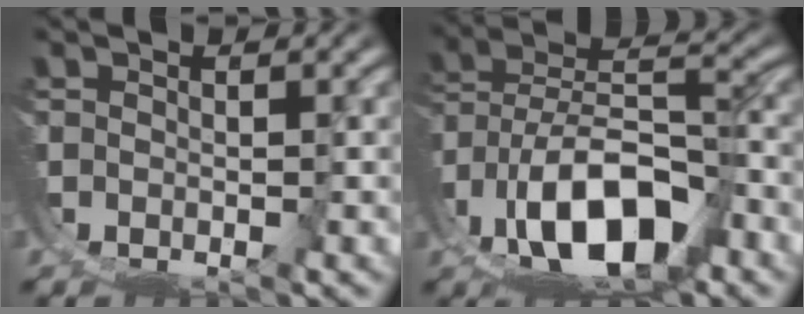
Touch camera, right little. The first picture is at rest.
{"total": 10.2, "force": [0.4, 6.1, 8.2], "torque": [-0.146, -0.024, 0.021]}